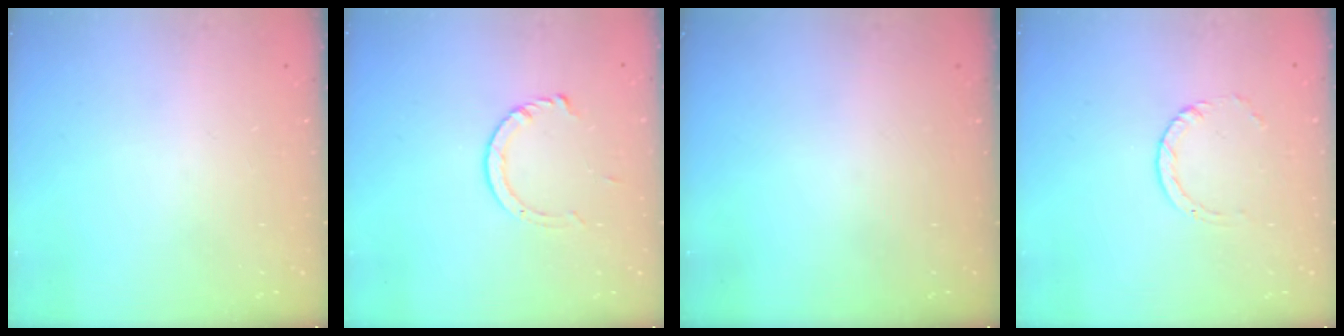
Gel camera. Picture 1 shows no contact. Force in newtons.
{"total": 3.9, "press": 3.9, "slide": 0.4}
{"total": 0.0}
{"total": 1.0, "press": 1.0, "slide": 0.1}